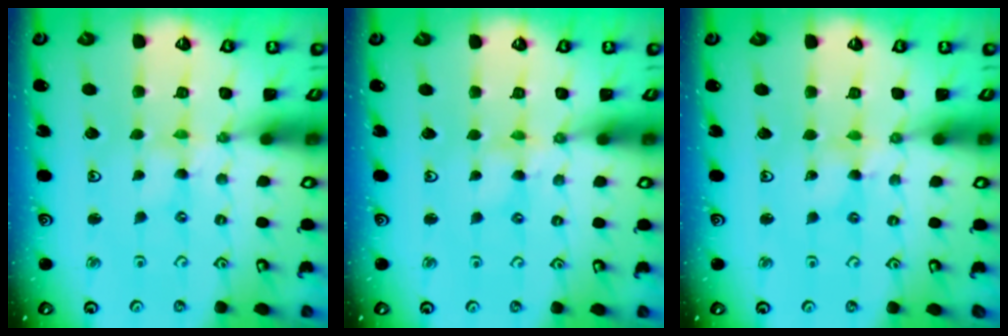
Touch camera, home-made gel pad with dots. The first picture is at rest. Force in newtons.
{"total": 2.3, "press": 2.2, "slide": 0.4}
{"total": 1.6, "press": 1.5, "slide": 0.2}